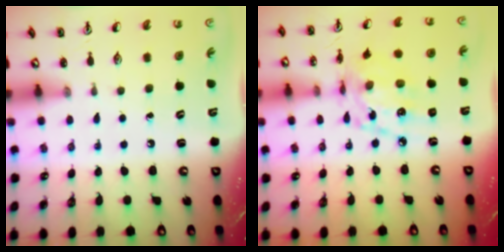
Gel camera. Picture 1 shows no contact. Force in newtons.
{"total": 12.7, "press": 12.7, "slide": 0.7}